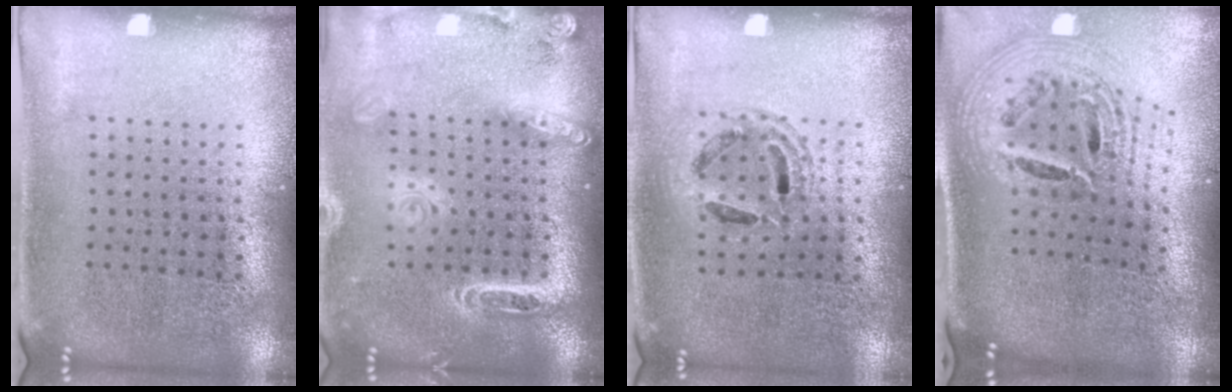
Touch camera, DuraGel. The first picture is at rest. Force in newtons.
{"total": 2.1, "press": 1.8, "slide": 1.2}
{"total": 1.2, "press": 1.1, "slide": 0.4}
{"total": 2.3, "press": 1.6, "slide": 1.7}